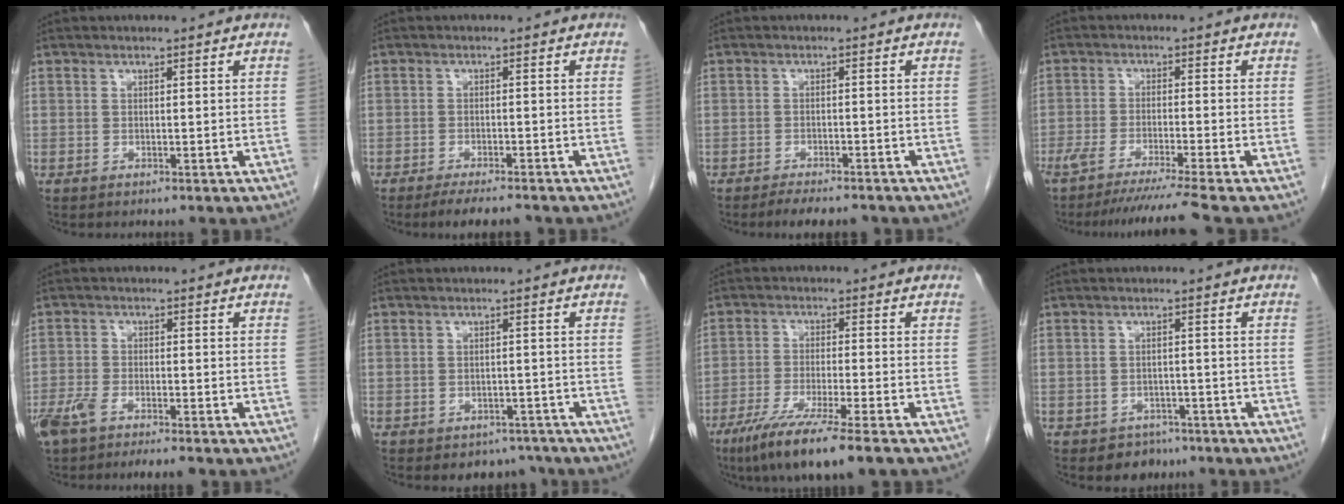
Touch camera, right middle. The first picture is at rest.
{"total": 5.5, "force": [-4.7, 0.8, 2.7], "torque": [-0.038, -0.008, -0.074]}
{"total": 5.4, "force": [-4.7, 1.3, 2.4], "torque": [-0.031, -0.006, -0.069]}
{"total": 10.4, "force": [-8.8, -2.3, 5.0], "torque": [-0.052, -0.035, -0.138]}
{"total": 7.9, "force": [-5.8, 2.1, 4.9], "torque": [-0.091, -0.008, -0.096]}
{"total": 4.4, "force": [-3.5, 2.6, 0.6], "torque": [0.008, 0.010, -0.044]}
{"total": 10.9, "force": [-7.6, 0.0, 7.8], "torque": [-0.137, -0.031, -0.128]}
{"total": 3.8, "force": [-2.7, 2.6, 0.8], "torque": [-0.011, 0.007, -0.033]}